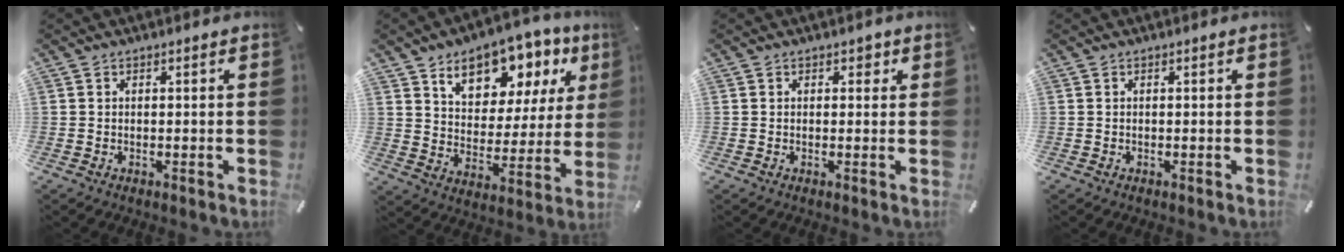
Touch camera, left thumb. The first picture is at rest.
{"total": 13.4, "force": [9.3, 8.0, 5.6], "torque": [-0.089, -0.062, 0.161]}
{"total": 1.6, "force": [0.6, 1.3, 0.7], "torque": [0.001, 0.000, 0.005]}
{"total": 0.0}